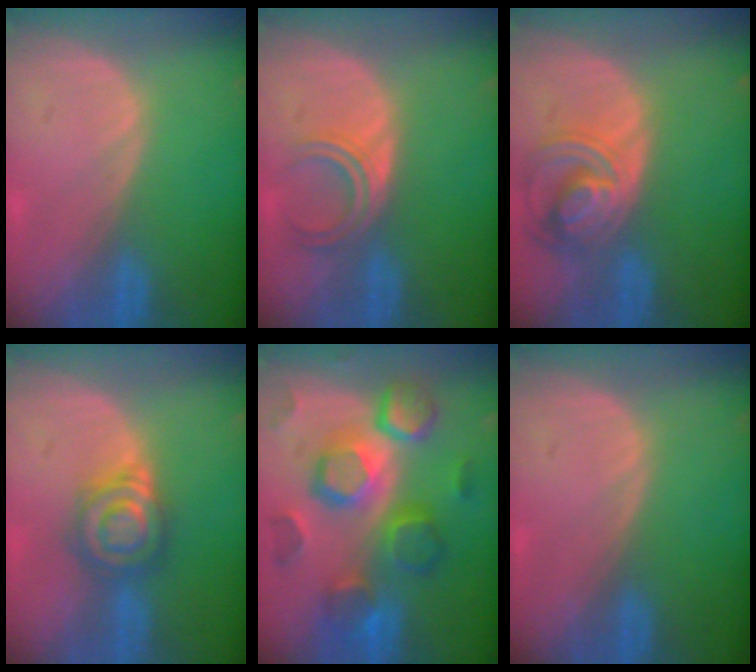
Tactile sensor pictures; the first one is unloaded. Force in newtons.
{"total": 4.5, "press": 4.1, "slide": 1.9}
{"total": 8.1, "press": 7.0, "slide": 4.1}
{"total": 6.4, "press": 6.3, "slide": 1.2}
{"total": 11.8, "press": 11.7, "slide": 1.0}
{"total": 0.0}